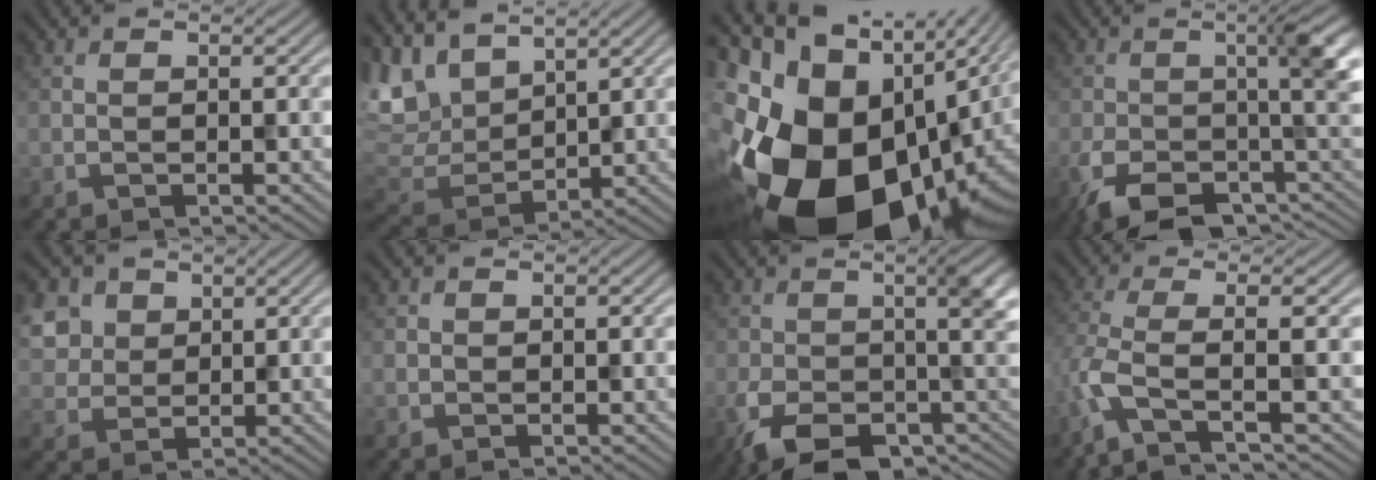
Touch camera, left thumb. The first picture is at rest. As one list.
[{"total": 9.6, "force": [5.5, 5.1, 5.8], "torque": [-0.170, 0.008, 0.106]}, {"total": 21.5, "force": [-4.3, 13.3, 16.3], "torque": [-0.317, -0.052, -0.038]}, {"total": 10.8, "force": [-4.7, 4.0, 8.9], "torque": [-0.150, -0.037, -0.076]}, {"total": 6.5, "force": [2.6, 5.2, 3.0], "torque": [-0.110, 0.011, 0.042]}, {"total": 0.9, "force": [0.0, 0.9, 0.1], "torque": [0.001, -0.003, -0.003]}, {"total": 10.4, "force": [-4.2, 4.8, 8.1], "torque": [-0.132, -0.042, -0.061]}, {"total": 5.2, "force": [-1.7, 0.6, 4.9], "torque": [-0.097, 0.002, -0.054]}]